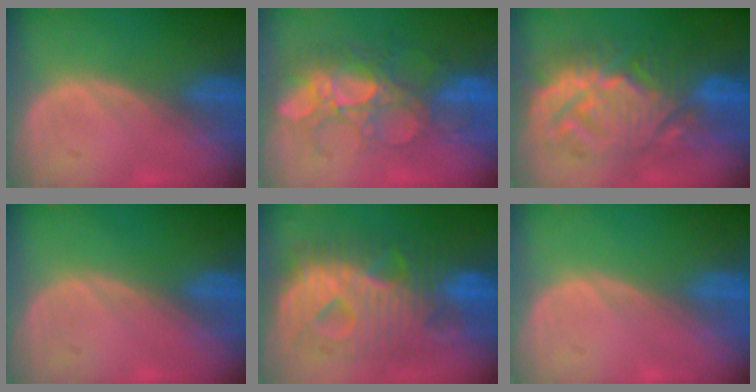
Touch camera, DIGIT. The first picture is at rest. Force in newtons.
{"total": 8.9, "press": 8.8, "slide": 1.4}
{"total": 12.0, "press": 11.9, "slide": 1.0}
{"total": 0.0}
{"total": 12.7, "press": 12.6, "slide": 1.3}
{"total": 0.0}